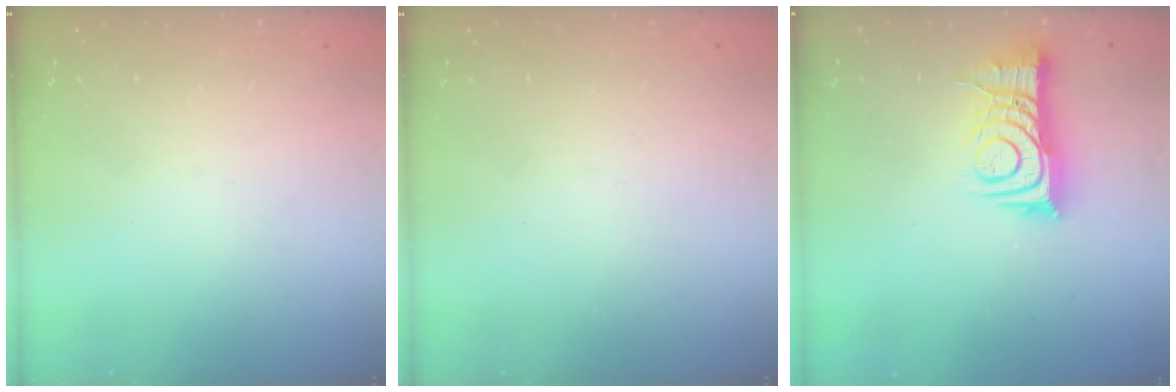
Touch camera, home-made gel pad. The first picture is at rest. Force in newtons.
{"total": 1.8, "press": 1.7, "slide": 0.1}
{"total": 10.6, "press": 10.6, "slide": 1.0}